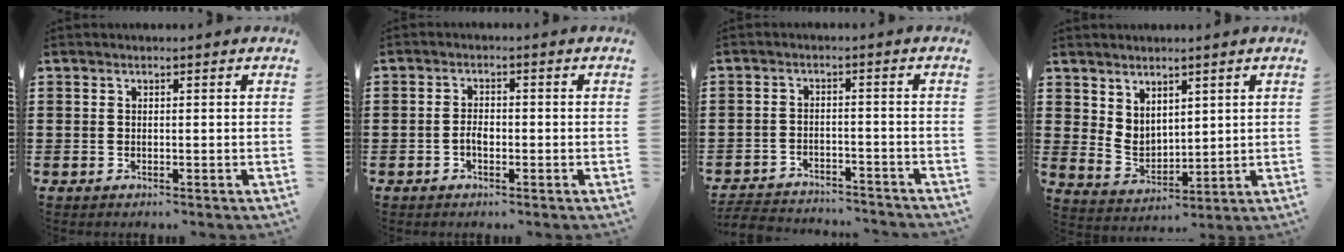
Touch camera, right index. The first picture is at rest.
{"total": 2.1, "force": [-0.7, 1.0, 1.7], "torque": [-0.039, 0.000, -0.015]}
{"total": 3.6, "force": [-3.6, 0.4, 0.1], "torque": [-0.013, 0.000, -0.079]}
{"total": 4.1, "force": [3.3, 2.3, 0.8], "torque": [-0.031, -0.006, 0.064]}